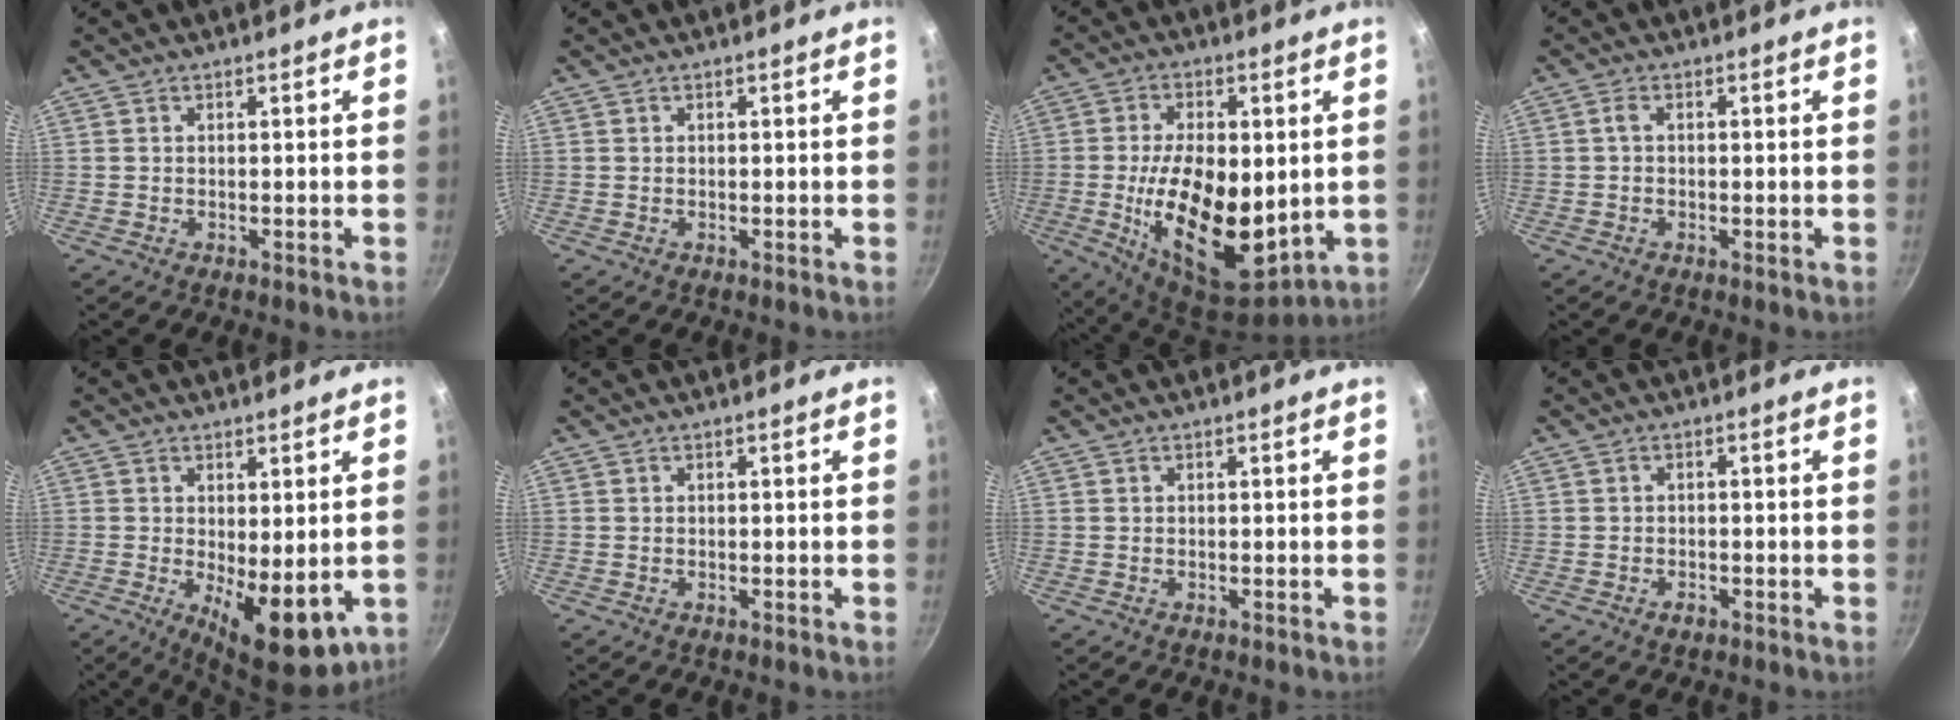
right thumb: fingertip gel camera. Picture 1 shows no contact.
{"total": 0.0}
{"total": 20.9, "force": [-1.1, 11.2, 17.7], "torque": [-0.287, -0.017, -0.006]}
{"total": 1.8, "force": [0.2, 1.1, 1.4], "torque": [-0.028, 0.006, -0.001]}
{"total": 10.6, "force": [-1.3, 4.6, 9.5], "torque": [-0.115, -0.011, -0.003]}
{"total": 0.0}
{"total": 0.0}
{"total": 1.7, "force": [-1.0, 1.0, 0.9], "torque": [-0.015, 0.007, -0.016]}